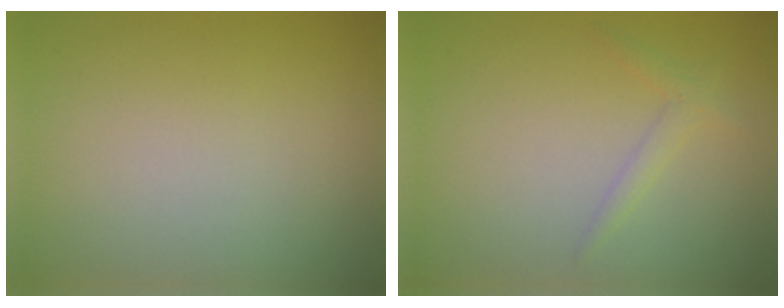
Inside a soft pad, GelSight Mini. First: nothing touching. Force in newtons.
{"total": 1.2, "press": 1.2, "slide": 0.1}